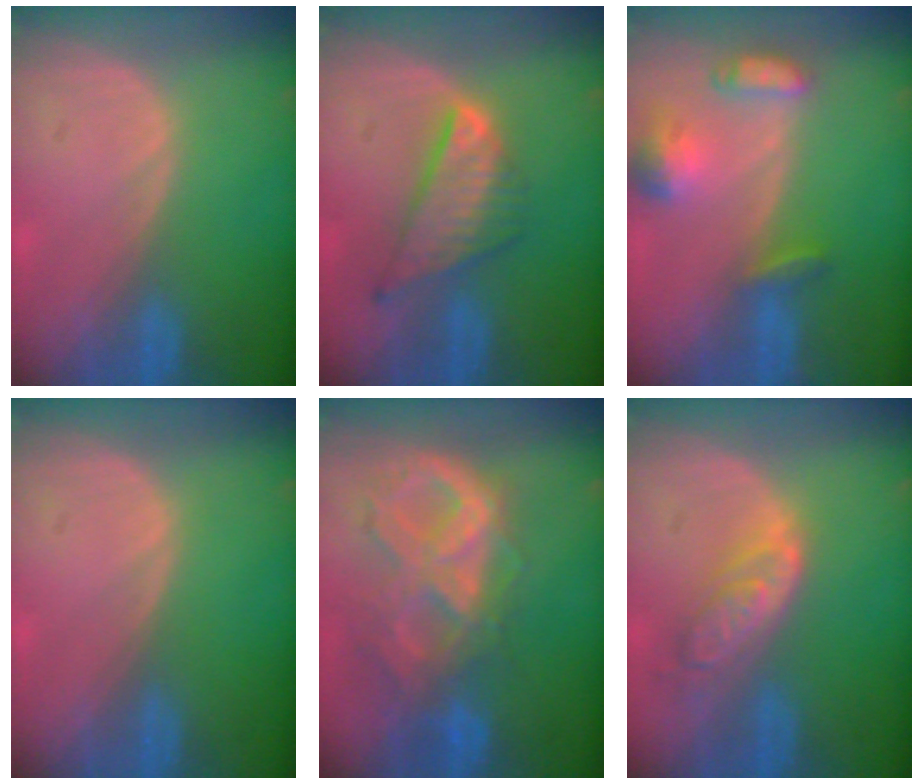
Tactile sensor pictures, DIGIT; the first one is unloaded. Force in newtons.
{"total": 8.1, "press": 6.9, "slide": 4.2}
{"total": 6.5, "press": 6.3, "slide": 1.8}
{"total": 0.0}
{"total": 10.5, "press": 8.8, "slide": 5.8}
{"total": 6.2, "press": 5.6, "slide": 2.8}